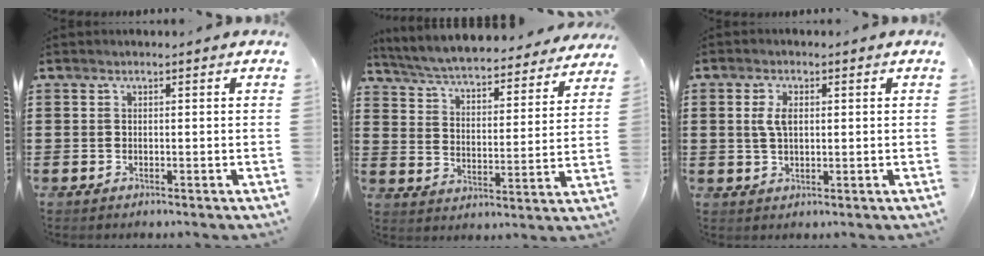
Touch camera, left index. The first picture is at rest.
{"total": 5.4, "force": [5.3, -0.3, 1.0], "torque": [-0.045, -0.039, 0.086]}
{"total": 3.4, "force": [0.7, 1.7, 2.8], "torque": [-0.062, 0.010, 0.010]}